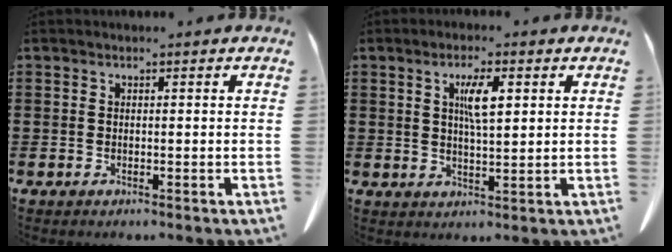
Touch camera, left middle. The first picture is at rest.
{"total": 5.0, "force": [1.7, 1.3, 4.5], "torque": [-0.085, 0.005, 0.024]}